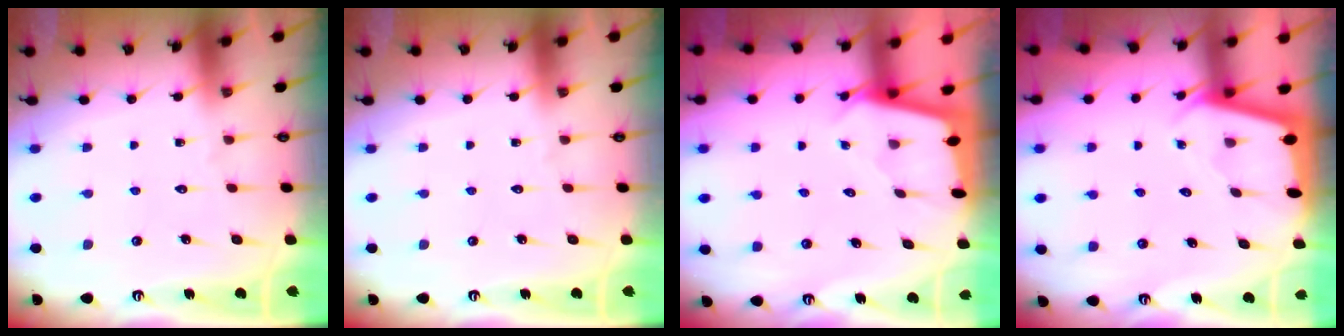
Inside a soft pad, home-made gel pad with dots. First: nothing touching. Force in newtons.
{"total": 0.0}
{"total": 1.9, "press": 1.9, "slide": 0.2}
{"total": 2.2, "press": 2.2, "slide": 0.2}